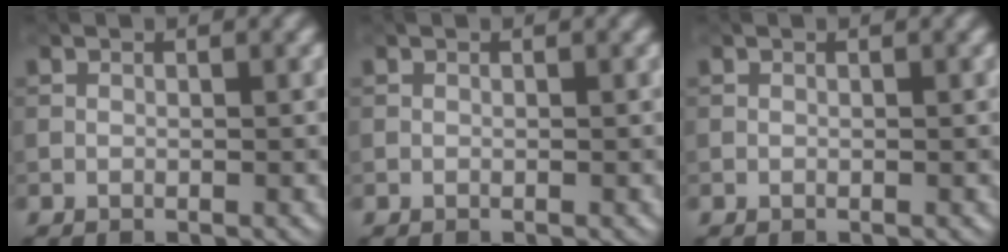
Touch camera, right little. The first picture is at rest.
{"total": 0.0}
{"total": 0.0}